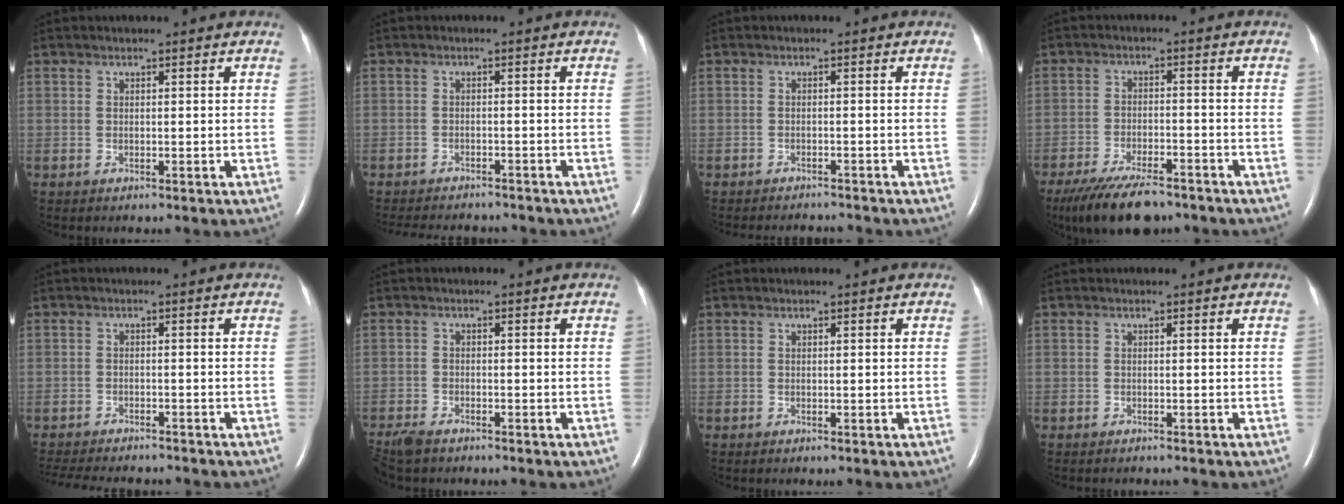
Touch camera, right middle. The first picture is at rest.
{"total": 10.6, "force": [-9.8, 2.7, 3.3], "torque": [-0.062, -0.004, -0.125]}
{"total": 4.4, "force": [-4.3, 0.4, 0.6], "torque": [-0.005, -0.010, -0.058]}
{"total": 11.7, "force": [-9.4, 3.4, 6.1], "torque": [-0.105, -0.020, -0.151]}
{"total": 12.0, "force": [-10.8, 2.7, 4.5], "torque": [-0.085, -0.011, -0.145]}
{"total": 5.8, "force": [-4.8, 1.9, 2.7], "torque": [-0.053, -0.014, -0.082]}
{"total": 0.0}
{"total": 0.9, "force": [-0.8, 0.1, 0.3], "torque": [-0.009, -0.003, -0.010]}